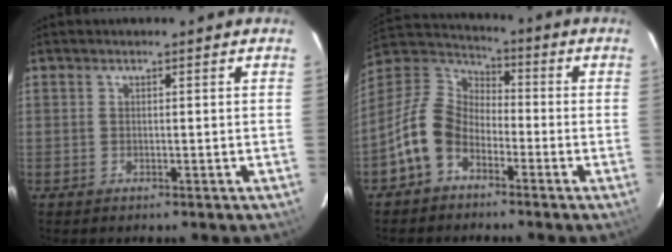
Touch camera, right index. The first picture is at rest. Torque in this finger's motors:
{"motor_torque": [1.05, -0.95, 0.39, 0.16]}